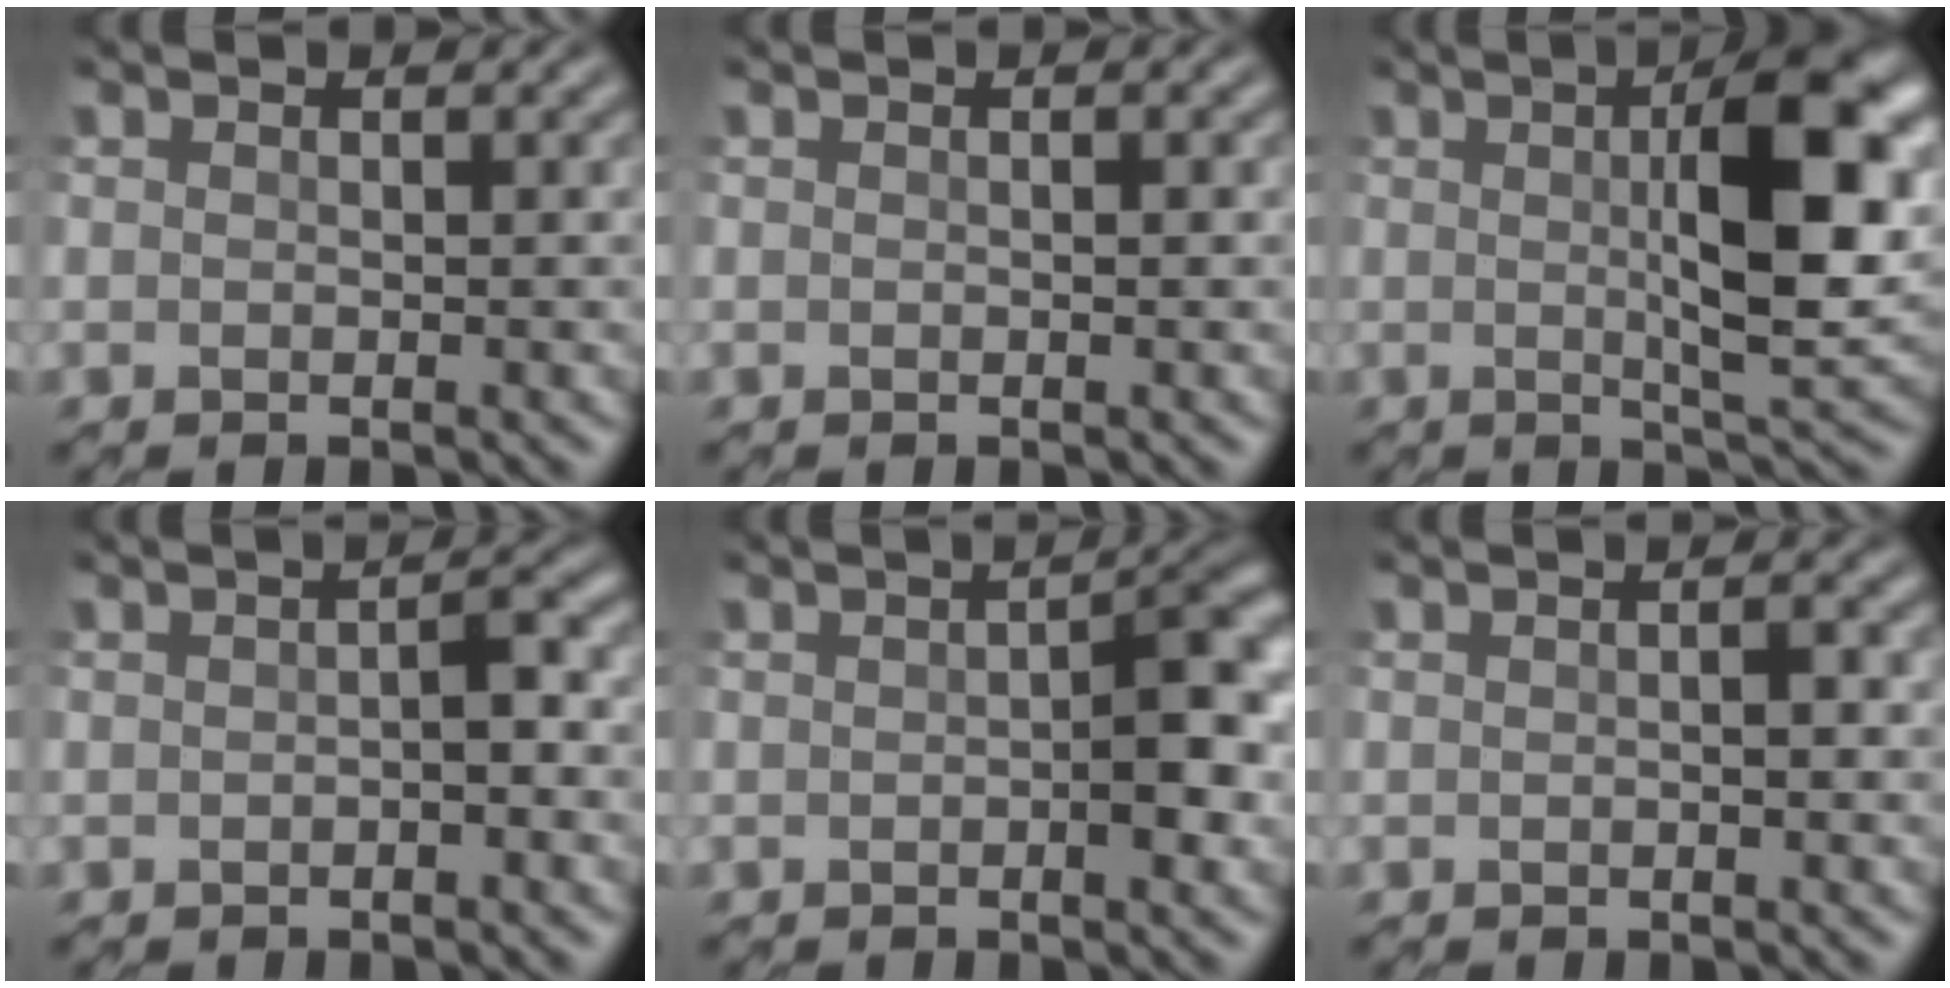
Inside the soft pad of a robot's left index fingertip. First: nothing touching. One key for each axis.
{"total": 0.0}
{"total": 9.5, "fx": 1.6, "fy": 2.6, "fz": 9.0, "tx": -0.141, "ty": 0.006, "tz": 0.028}
{"total": 2.2, "fx": -0.5, "fy": 0.8, "fz": 2.0, "tx": -0.034, "ty": 0.004, "tz": -0.007}
{"total": 4.2, "fx": -0.3, "fy": 1.8, "fz": 3.8, "tx": -0.055, "ty": 0.006, "tz": -0.005}
{"total": 1.0, "fx": -0.3, "fy": 0.2, "fz": 0.9, "tx": -0.019, "ty": 0.001, "tz": -0.003}